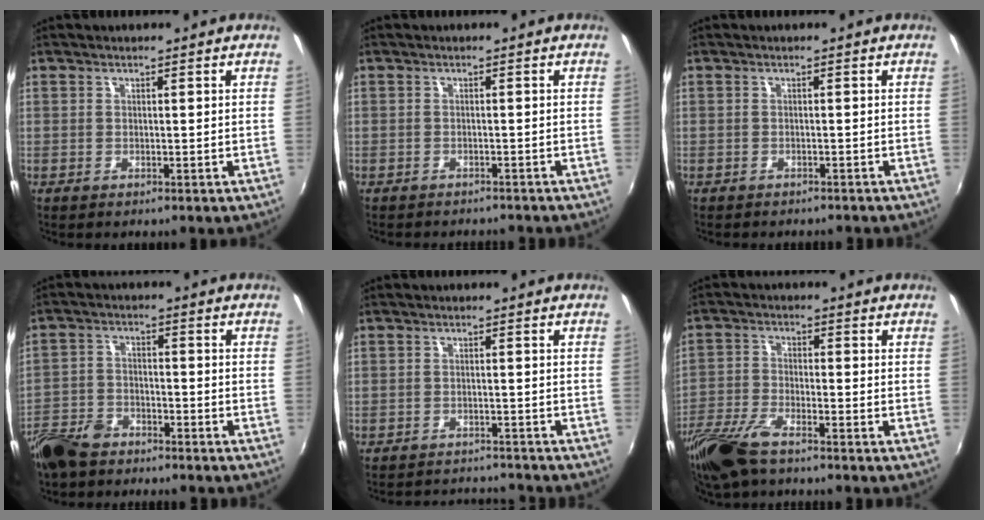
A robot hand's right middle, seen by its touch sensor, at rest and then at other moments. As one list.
[{"total": 3.9, "force": [-3.5, 1.3, 1.0], "torque": [-0.029, -0.006, -0.050]}, {"total": 2.4, "force": [-2.2, 0.9, 0.6], "torque": [-0.017, -0.007, -0.032]}, {"total": 9.7, "force": [-7.5, 4.6, 4.0], "torque": [-0.105, -0.001, -0.145]}, {"total": 7.9, "force": [-7.5, 1.7, 1.5], "torque": [-0.044, 0.012, -0.105]}, {"total": 10.0, "force": [-7.6, 2.7, 6.0], "torque": [-0.143, -0.025, -0.155]}]